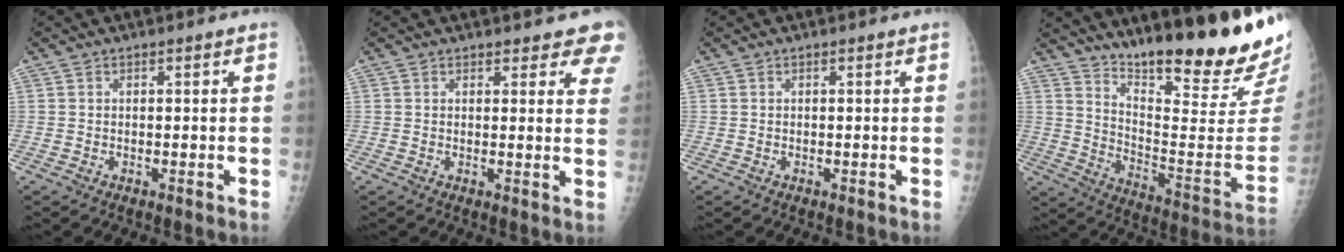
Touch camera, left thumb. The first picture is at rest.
{"total": 7.3, "force": [6.5, 2.8, 1.8], "torque": [0.030, -0.025, 0.049]}
{"total": 0.0}
{"total": 24.2, "force": [20.0, 2.0, 13.5], "torque": [-0.183, -0.168, 0.293]}